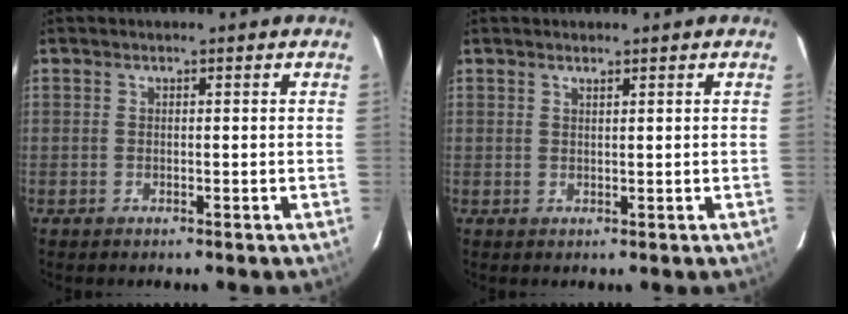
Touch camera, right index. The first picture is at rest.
{"total": 0.9, "force": [0.8, -0.2, 0.4], "torque": [-0.007, 0.000, 0.013]}